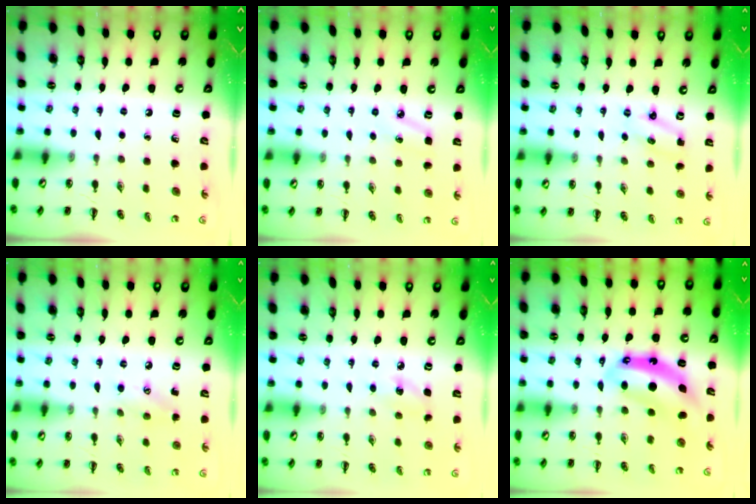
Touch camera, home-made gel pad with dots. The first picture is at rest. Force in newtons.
{"total": 5.3, "press": 5.0, "slide": 1.7}
{"total": 2.3, "press": 2.2, "slide": 0.7}
{"total": 5.9, "press": 5.7, "slide": 1.6}
{"total": 5.6, "press": 5.4, "slide": 1.5}
{"total": 8.1, "press": 7.9, "slide": 2.0}